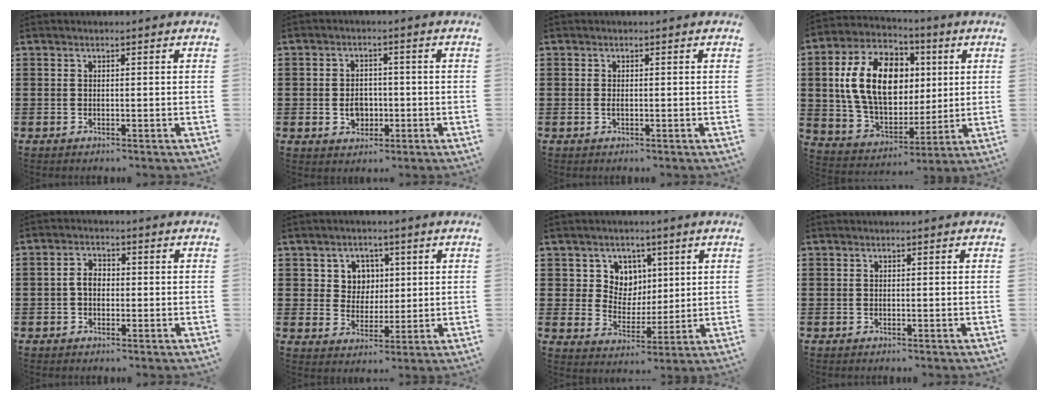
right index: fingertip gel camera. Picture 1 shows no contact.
{"total": 3.7, "force": [-0.8, 2.9, 2.1], "torque": [-0.039, 0.000, -0.018]}
{"total": 0.5, "force": [-0.1, 0.0, 0.5], "torque": [-0.011, -0.005, -0.001]}
{"total": 15.7, "force": [2.3, 10.5, 11.5], "torque": [-0.264, 0.016, 0.039]}
{"total": 2.8, "force": [-0.4, 1.9, 2.1], "torque": [-0.040, 0.005, -0.010]}
{"total": 5.0, "force": [1.7, 4.6, 1.2], "torque": [-0.041, 0.013, 0.028]}
{"total": 6.4, "force": [2.9, 5.6, 0.8], "torque": [-0.044, 0.001, 0.052]}
{"total": 0.0}